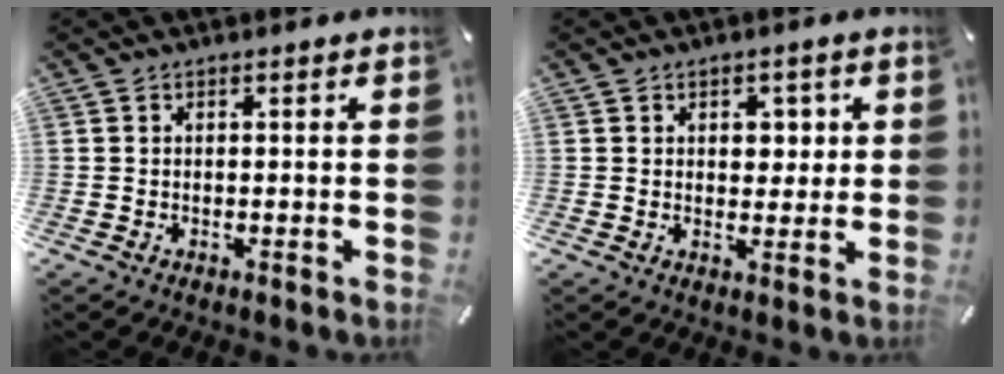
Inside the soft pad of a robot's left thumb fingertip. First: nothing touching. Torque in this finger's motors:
{"motor_torque": [0.58, 0.84, 0.26, -0.36, 0.00]}